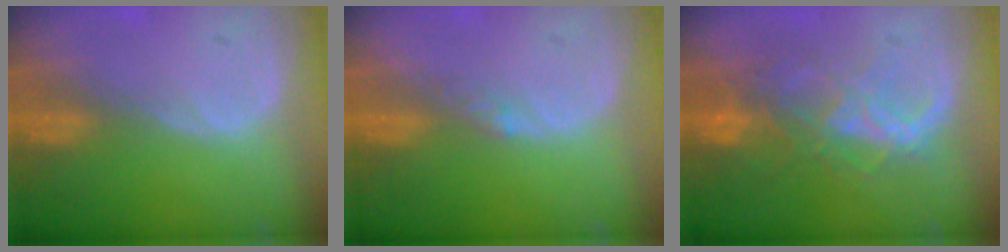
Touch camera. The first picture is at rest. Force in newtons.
{"total": 1.6, "press": 1.3, "slide": 0.9}
{"total": 8.9, "press": 7.5, "slide": 4.7}